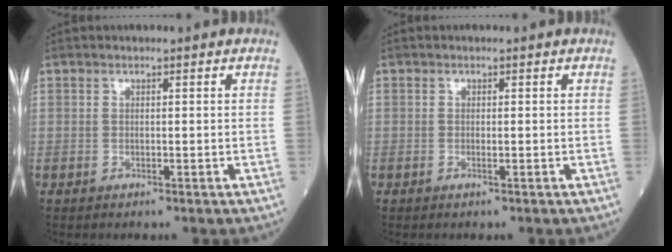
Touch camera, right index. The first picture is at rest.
{"total": 0.6, "force": [-0.2, 0.0, 0.6], "torque": [-0.014, -0.001, -0.002]}